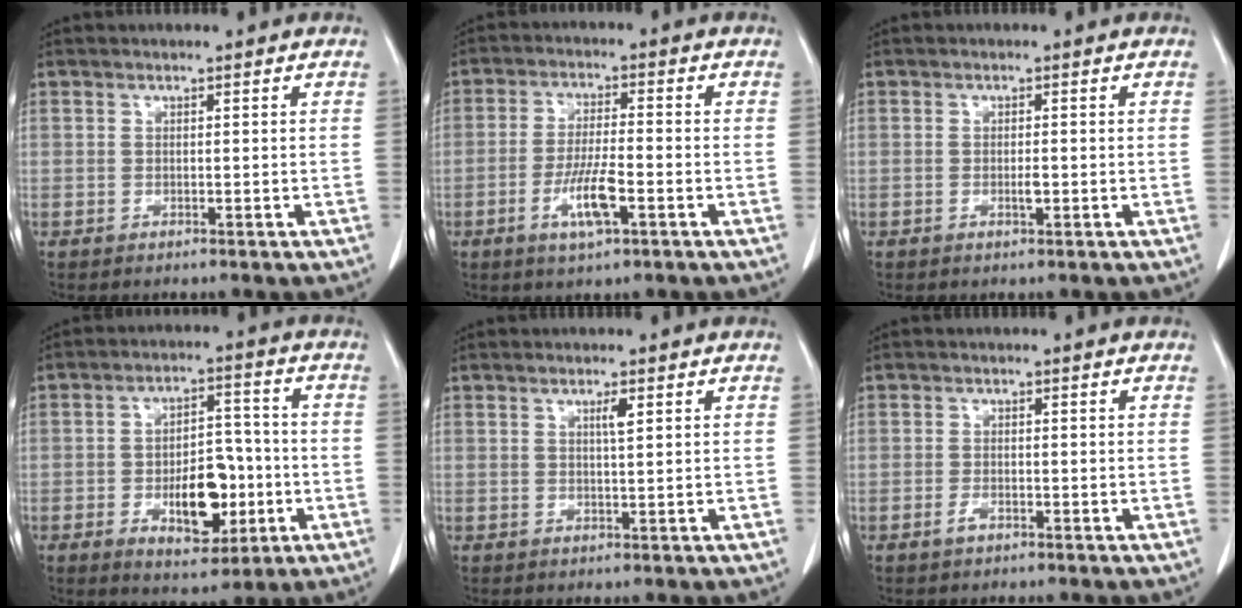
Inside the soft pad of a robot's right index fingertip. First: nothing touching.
{"total": 6.9, "force": [-2.8, 1.1, 6.2], "torque": [-0.123, -0.006, -0.048]}
{"total": 1.1, "force": [-0.3, 0.2, 1.1], "torque": [-0.023, 0.000, -0.004]}
{"total": 10.7, "force": [-3.0, 5.2, 8.9], "torque": [-0.142, 0.013, -0.039]}
{"total": 1.6, "force": [0.7, 0.0, 1.5], "torque": [-0.028, -0.002, 0.012]}
{"total": 1.4, "force": [-0.9, 0.5, 0.9], "torque": [-0.022, -0.001, -0.015]}